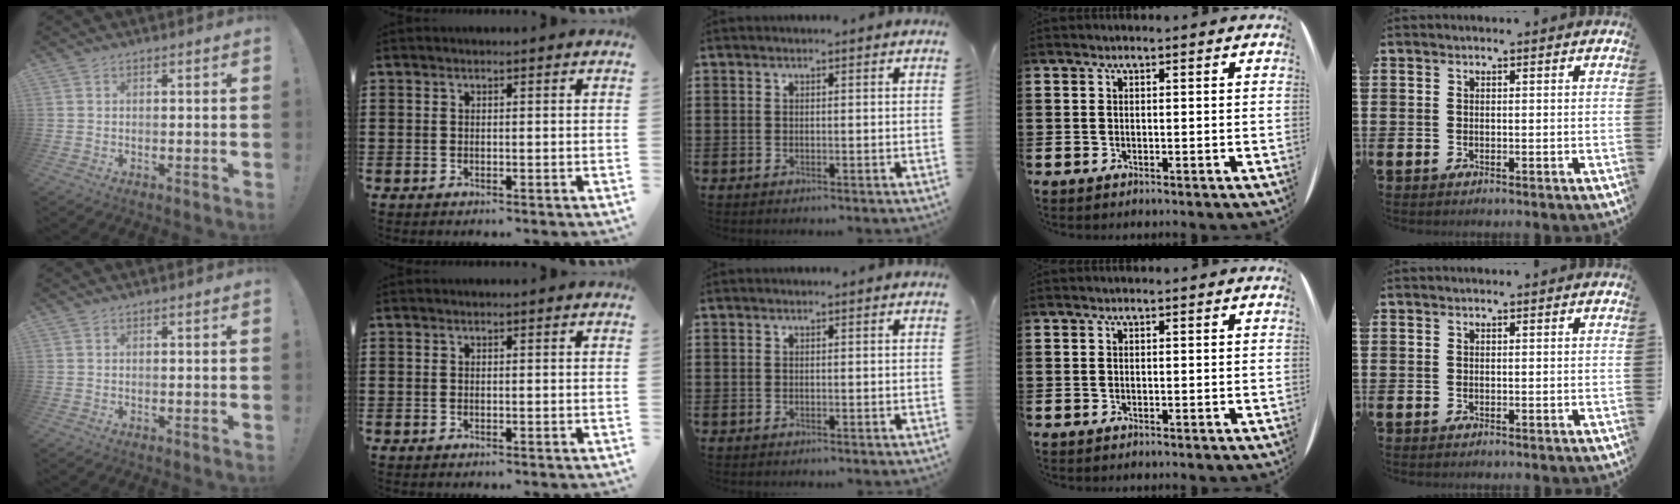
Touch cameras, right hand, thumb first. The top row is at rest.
{}